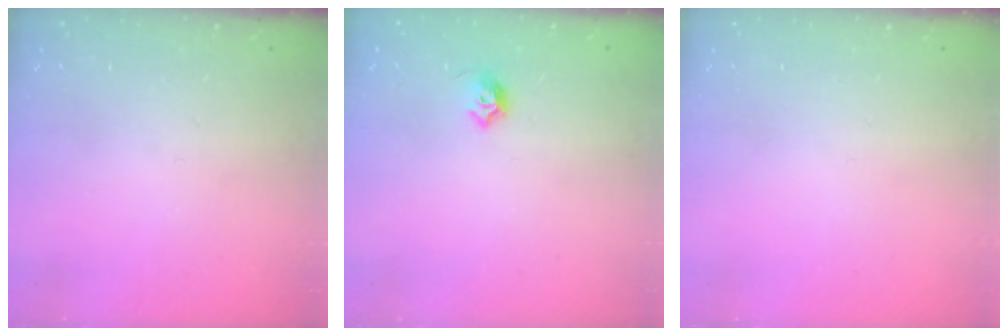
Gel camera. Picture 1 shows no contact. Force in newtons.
{"total": 5.7, "press": 5.6, "slide": 1.0}
{"total": 0.0}